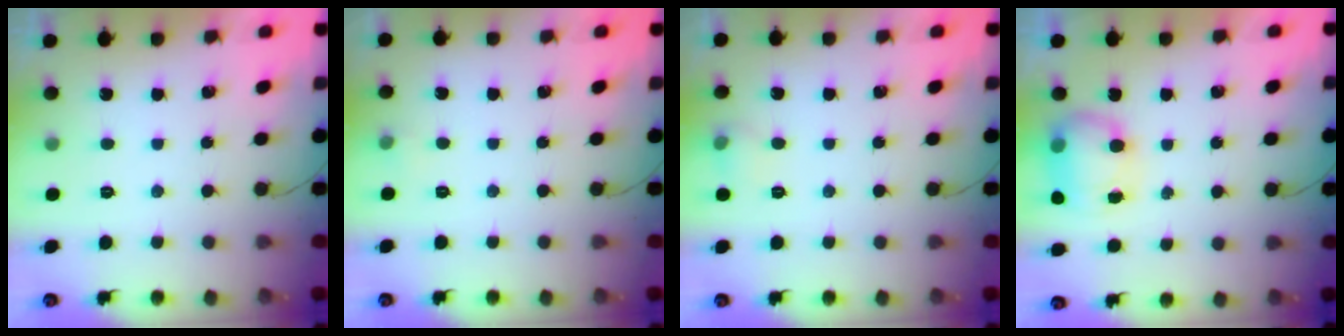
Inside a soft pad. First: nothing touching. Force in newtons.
{"total": 3.0, "press": 2.8, "slide": 1.1}
{"total": 5.3, "press": 5.0, "slide": 1.7}
{"total": 8.3, "press": 8.3, "slide": 0.5}